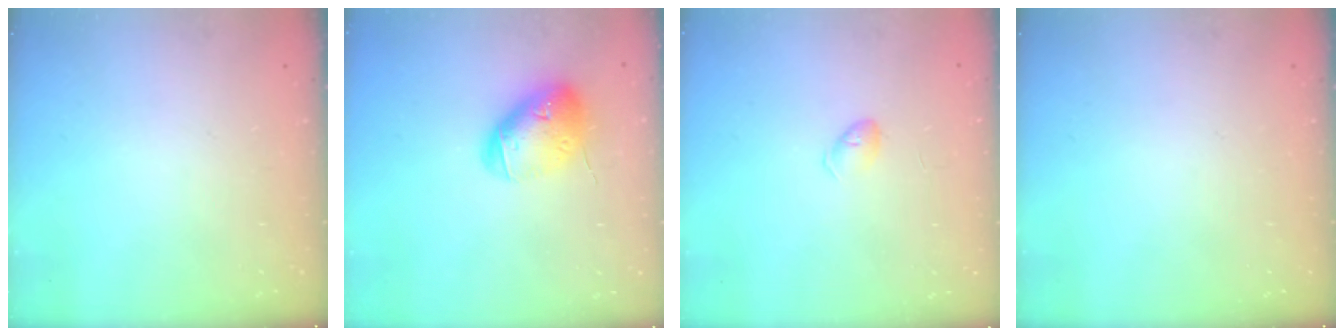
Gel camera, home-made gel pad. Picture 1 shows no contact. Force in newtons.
{"total": 15.3, "press": 15.1, "slide": 2.4}
{"total": 5.3, "press": 5.2, "slide": 0.9}
{"total": 0.0}